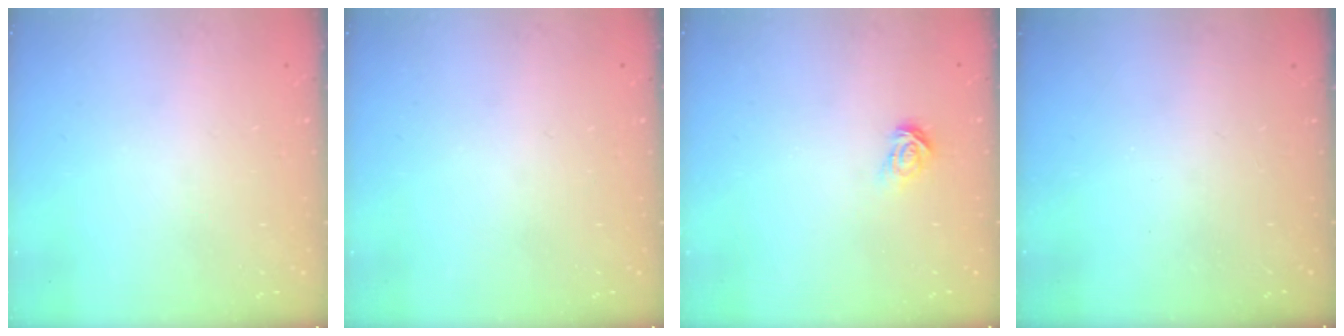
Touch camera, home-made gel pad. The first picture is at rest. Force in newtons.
{"total": 0.0}
{"total": 3.9, "press": 3.9, "slide": 0.1}
{"total": 0.0}